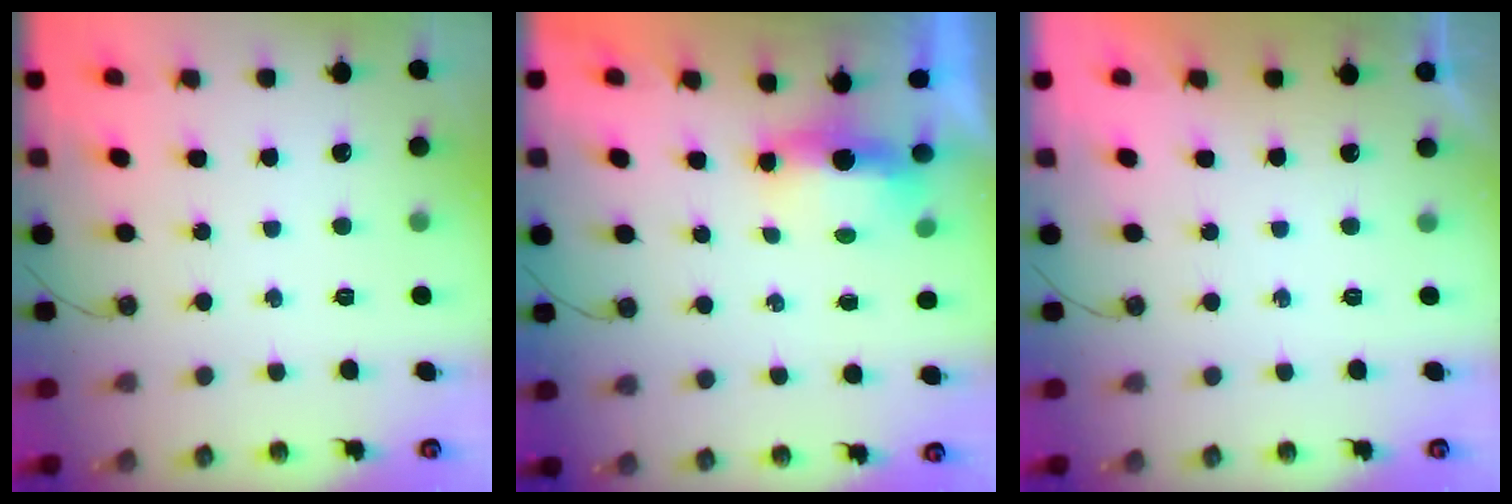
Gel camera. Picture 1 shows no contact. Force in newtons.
{"total": 5.9, "press": 5.2, "slide": 2.7}
{"total": 0.0}